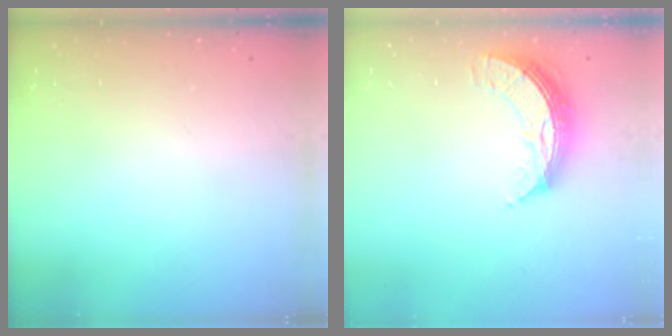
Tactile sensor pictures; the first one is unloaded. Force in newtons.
{"total": 9.8, "press": 9.8, "slide": 0.6}